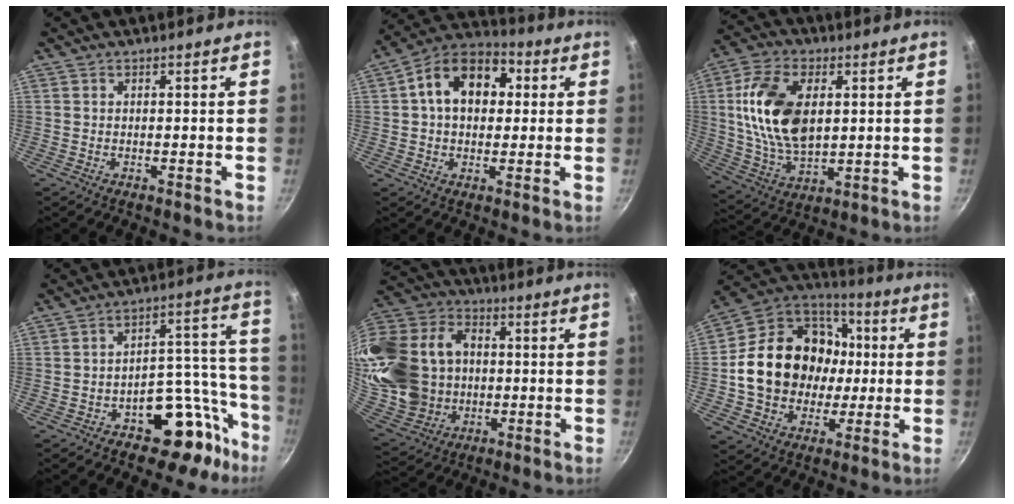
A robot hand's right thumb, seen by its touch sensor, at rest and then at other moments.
{"total": 14.7, "force": [2.9, 10.2, 10.1], "torque": [-0.127, 0.026, 0.025]}
{"total": 17.6, "force": [3.1, 10.5, 13.8], "torque": [-0.247, -0.007, 0.062]}
{"total": 15.3, "force": [-8.5, 9.9, 7.9], "torque": [-0.010, 0.094, -0.109]}
{"total": 27.5, "force": [1.0, 21.8, 16.8], "torque": [-0.347, 0.034, 0.037]}
{"total": 23.0, "force": [0.3, 18.9, 13.0], "torque": [-0.205, 0.040, 0.011]}